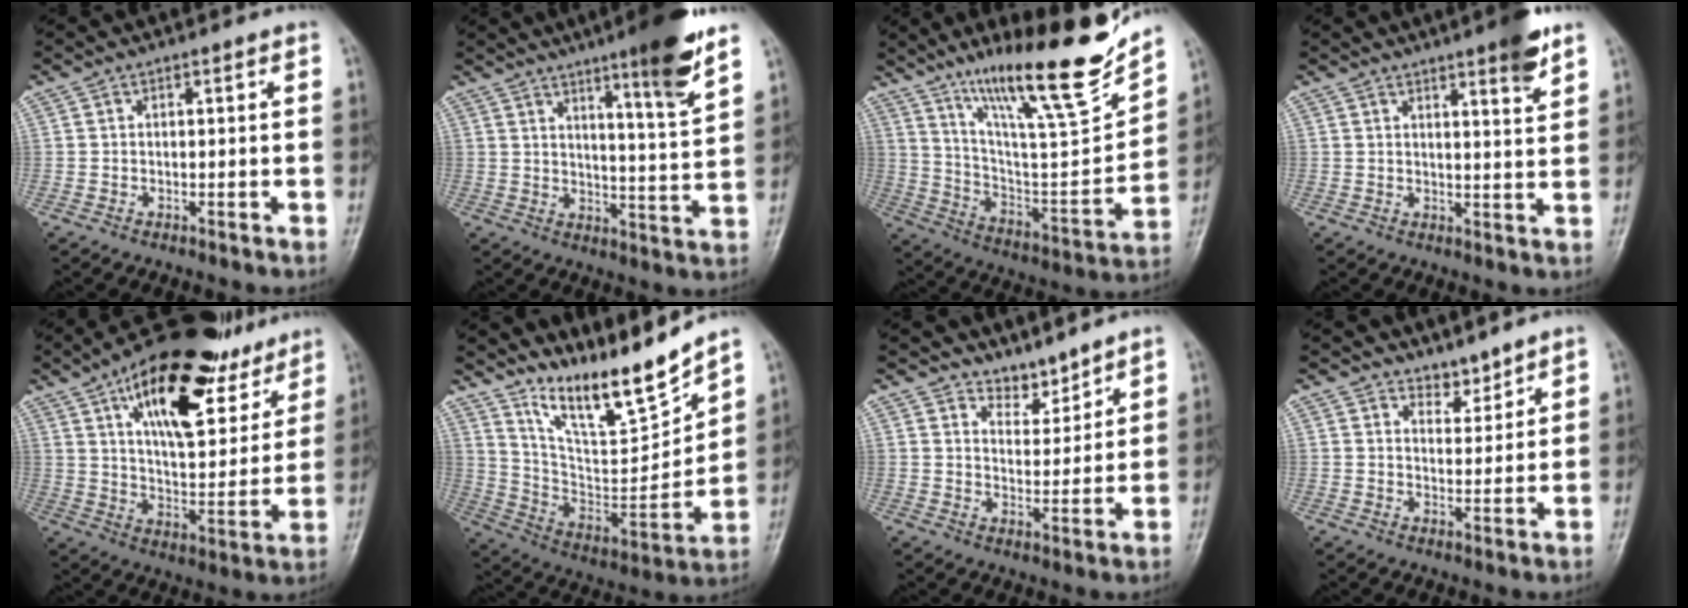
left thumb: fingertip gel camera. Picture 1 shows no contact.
{"total": 12.0, "force": [7.7, 0.5, 9.2], "torque": [-0.128, -0.050, 0.115]}
{"total": 23.2, "force": [17.0, 3.2, 15.5], "torque": [-0.218, -0.088, 0.292]}
{"total": 6.3, "force": [4.2, 0.6, 4.7], "torque": [-0.057, -0.026, 0.056]}
{"total": 23.8, "force": [13.5, 10.6, 16.5], "torque": [-0.212, -0.036, 0.216]}
{"total": 16.7, "force": [13.9, 2.5, 8.8], "torque": [-0.115, -0.095, 0.260]}
{"total": 4.5, "force": [4.2, 1.6, 0.5], "torque": [0.013, -0.041, 0.079]}
{"total": 3.6, "force": [3.2, 1.4, 0.5], "torque": [0.011, -0.028, 0.054]}